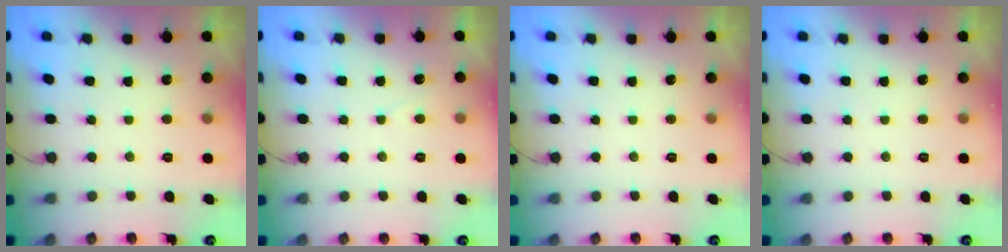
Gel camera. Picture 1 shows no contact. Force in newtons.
{"total": 2.1, "press": 2.1, "slide": 0.4}
{"total": 0.0}
{"total": 0.0}